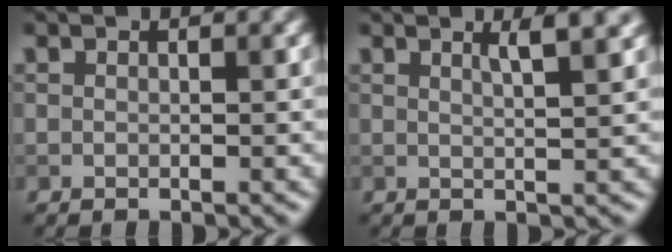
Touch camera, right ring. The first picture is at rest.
{"total": 3.2, "force": [1.7, 0.9, 2.5], "torque": [-0.019, 0.015, 0.008]}